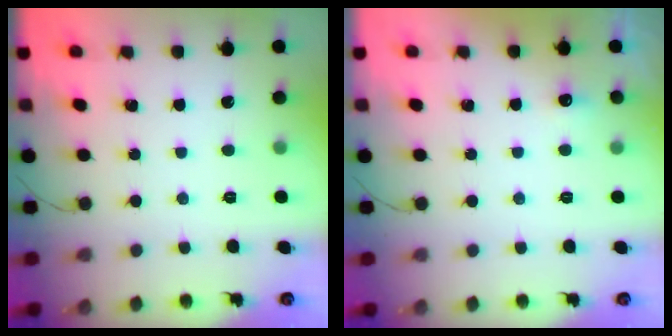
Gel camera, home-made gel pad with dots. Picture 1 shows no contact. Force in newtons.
{"total": 9.3, "press": 3.6, "slide": 8.6}